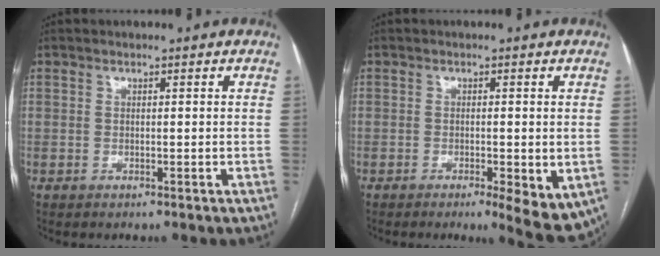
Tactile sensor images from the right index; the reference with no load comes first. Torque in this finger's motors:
{"motor_torque": [-0.34, -0.66, -0.04, 0.01]}